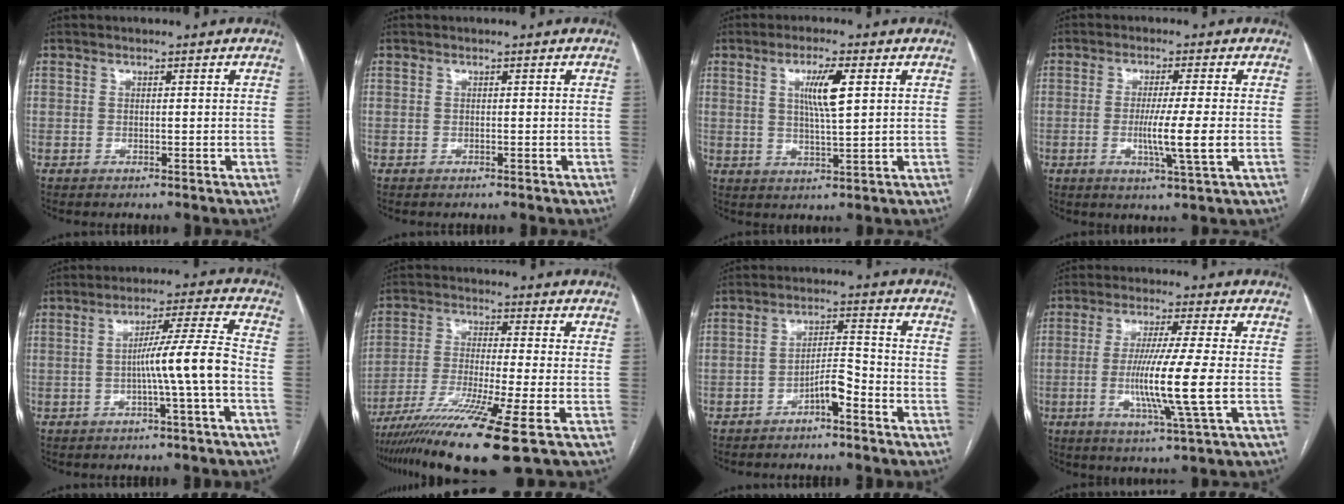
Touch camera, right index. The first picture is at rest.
{"total": 0.0}
{"total": 6.2, "force": [1.9, 0.5, 5.9], "torque": [-0.110, 0.000, 0.035]}
{"total": 6.9, "force": [-1.1, -0.7, 6.8], "torque": [-0.123, -0.018, -0.021]}
{"total": 7.9, "force": [-2.0, -1.4, 7.5], "torque": [-0.123, 0.015, -0.030]}
{"total": 13.4, "force": [-8.4, -1.7, 10.3], "torque": [-0.201, -0.040, -0.147]}
{"total": 4.5, "force": [-2.8, 0.8, 3.4], "torque": [-0.059, 0.012, -0.049]}
{"total": 10.8, "force": [-1.6, -1.1, 10.6], "torque": [-0.205, -0.021, -0.032]}